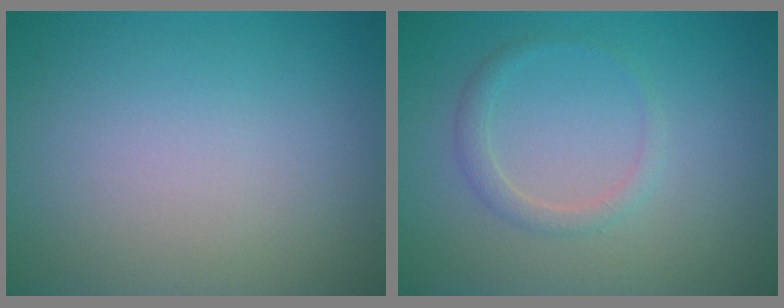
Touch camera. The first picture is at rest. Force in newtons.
{"total": 1.5, "press": 1.5, "slide": 0.1}